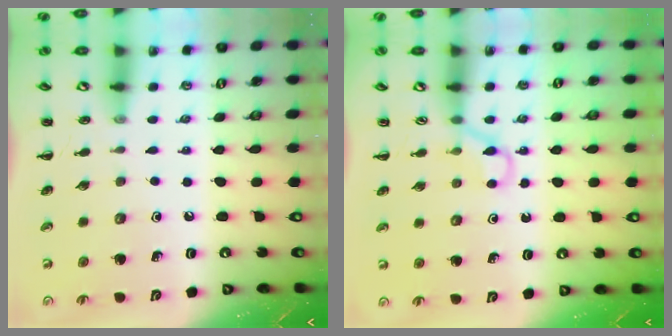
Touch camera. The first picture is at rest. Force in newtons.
{"total": 2.6, "press": 2.5, "slide": 0.9}